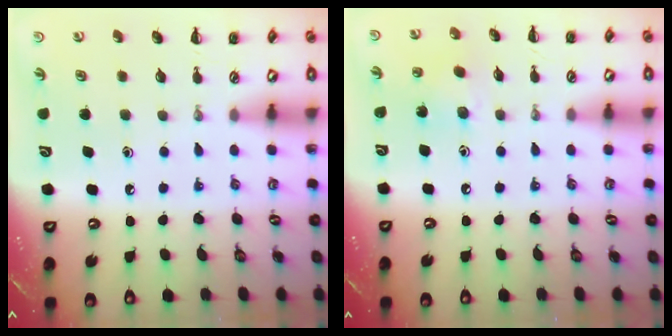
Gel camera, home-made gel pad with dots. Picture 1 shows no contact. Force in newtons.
{"total": 4.3, "press": 4.3, "slide": 0.5}